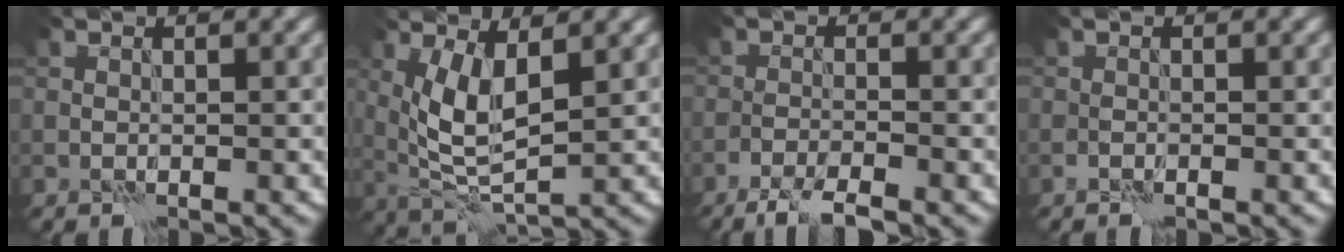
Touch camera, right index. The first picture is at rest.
{"total": 5.5, "force": [1.3, 1.9, 5.0], "torque": [-0.106, -0.011, 0.032]}
{"total": 3.3, "force": [-2.6, 0.2, 2.0], "torque": [-0.038, -0.005, -0.052]}
{"total": 0.0}